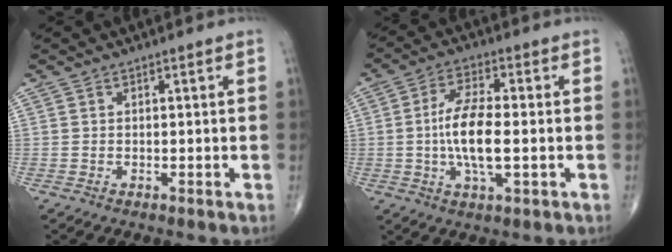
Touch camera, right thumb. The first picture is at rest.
{"total": 10.6, "force": [-0.9, 3.7, 9.9], "torque": [-0.201, 0.005, -0.019]}